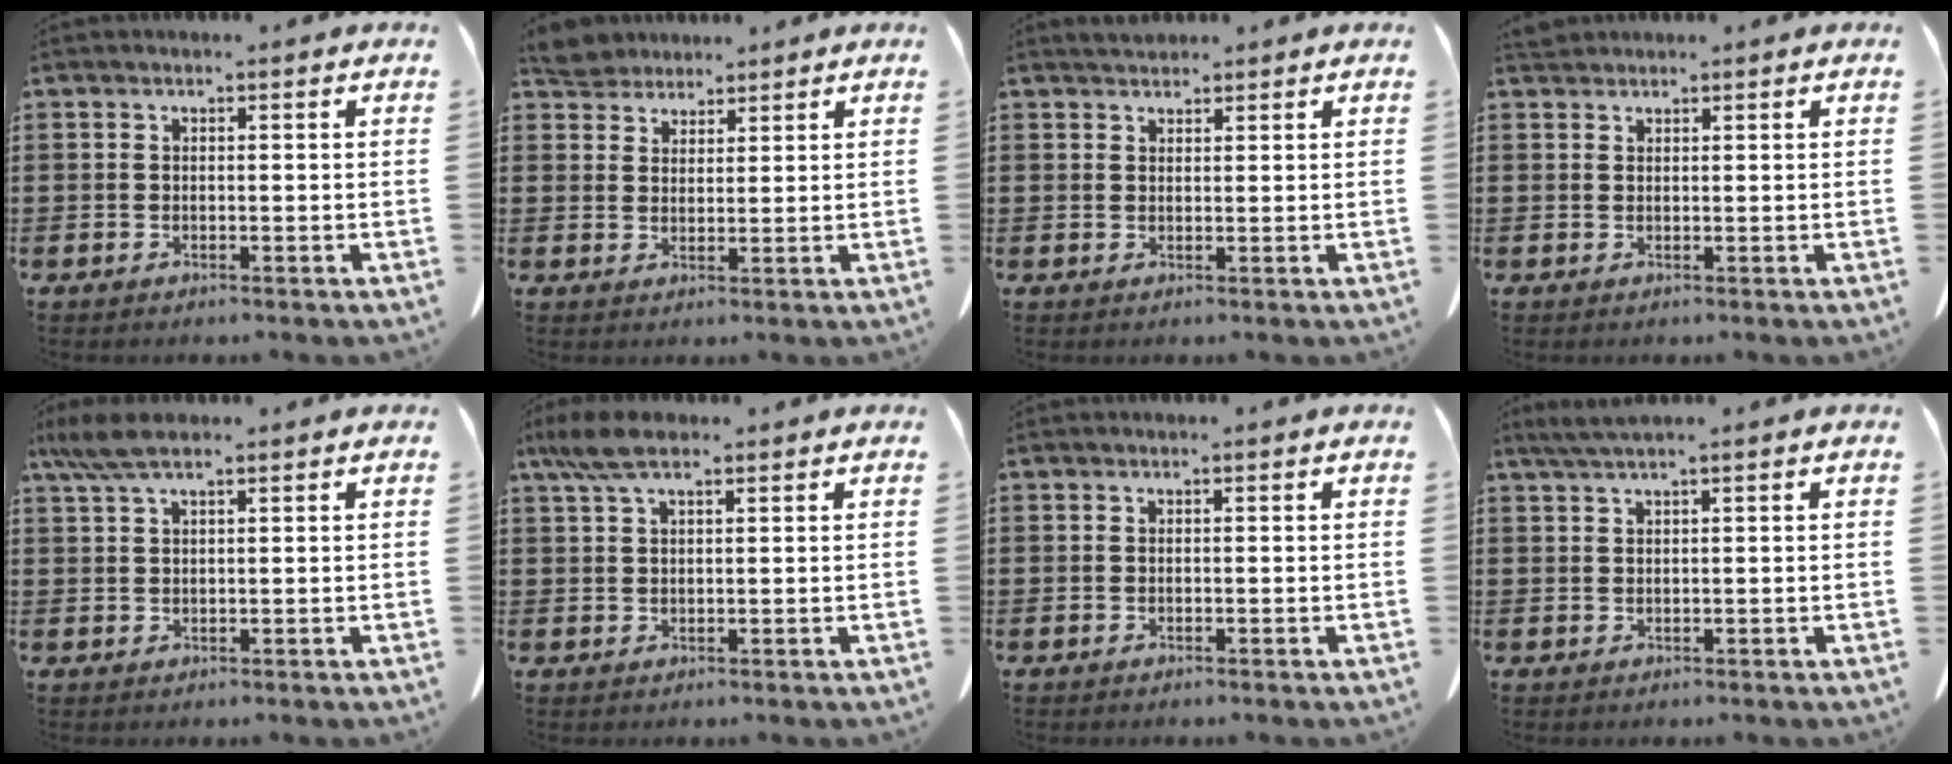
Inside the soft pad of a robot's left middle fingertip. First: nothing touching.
{"total": 4.5, "force": [4.3, 1.2, 0.6], "torque": [-0.027, -0.007, 0.083]}
{"total": 1.8, "force": [1.7, 0.5, 0.3], "torque": [-0.008, 0.004, 0.033]}
{"total": 1.5, "force": [1.4, 0.4, 0.4], "torque": [-0.012, 0.002, 0.029]}
{"total": 4.3, "force": [2.8, 0.9, 3.2], "torque": [-0.074, 0.000, 0.049]}
{"total": 5.1, "force": [3.0, 1.6, 3.8], "torque": [-0.087, 0.001, 0.054]}
{"total": 0.0}
{"total": 1.9, "force": [1.4, -0.2, 1.3], "torque": [-0.026, -0.002, 0.027]}